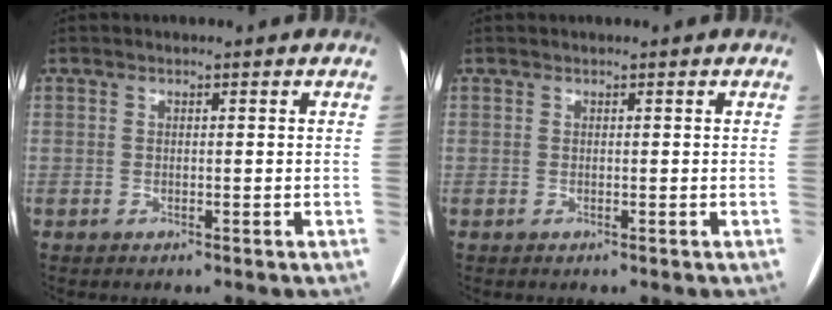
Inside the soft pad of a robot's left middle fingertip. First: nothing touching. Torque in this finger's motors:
{"motor_torque": [-0.02, 0.04, 0.00, 0.00]}